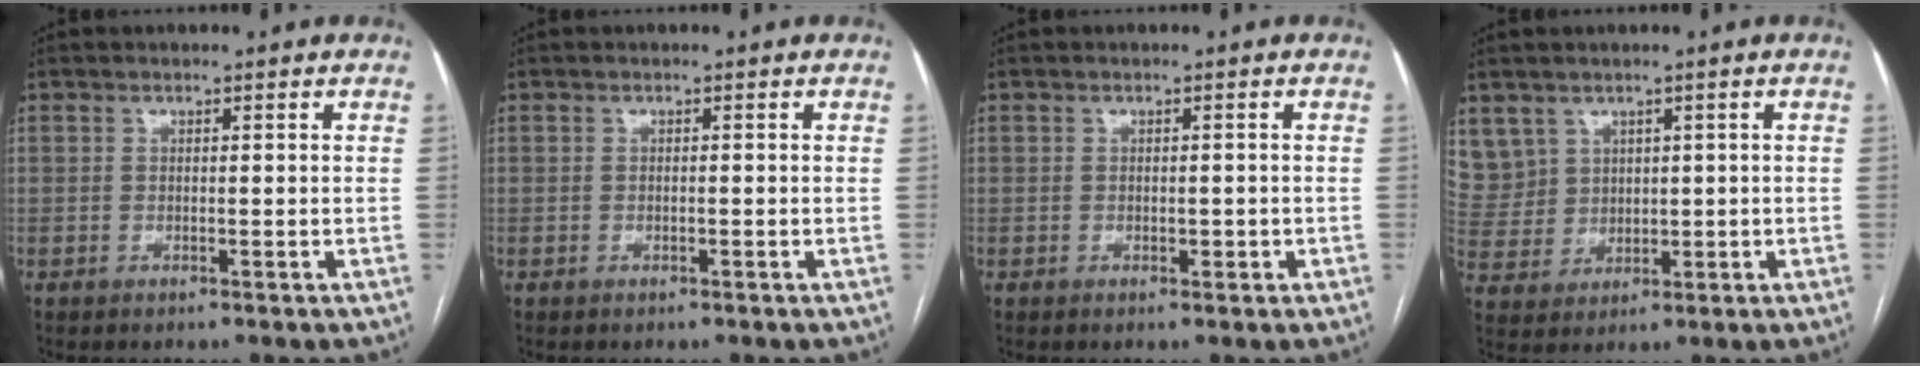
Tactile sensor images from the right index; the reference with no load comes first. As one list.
[{"total": 0.0}, {"total": 0.9, "force": [-0.2, 0.6, 0.7], "torque": [-0.008, 0.001, 0.001]}, {"total": 8.6, "force": [4.5, 7.3, 0.8], "torque": [-0.034, 0.029, 0.115]}]